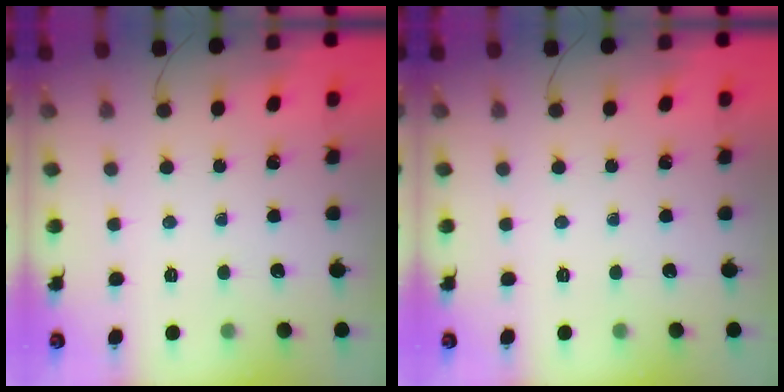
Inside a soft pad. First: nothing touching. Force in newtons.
{"total": 0.0}